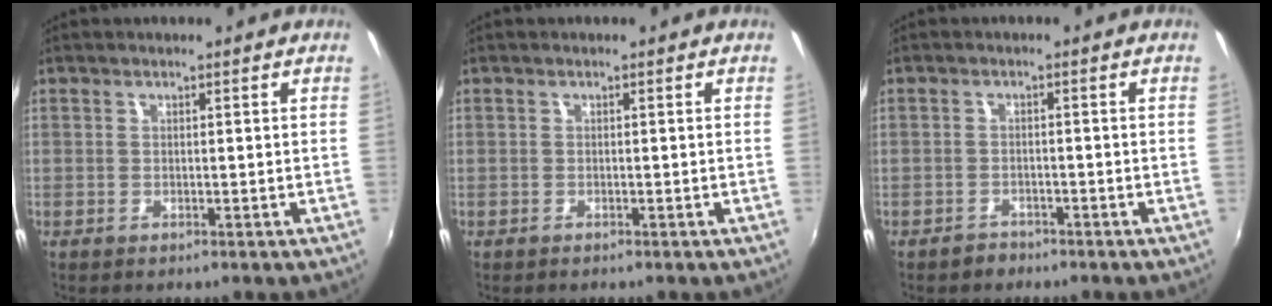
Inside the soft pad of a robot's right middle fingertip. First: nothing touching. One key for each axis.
{"total": 0.0}
{"total": 2.2, "fx": -1.7, "fy": 1.3, "fz": 0.1, "tx": -0.006, "ty": 0.002, "tz": -0.027}